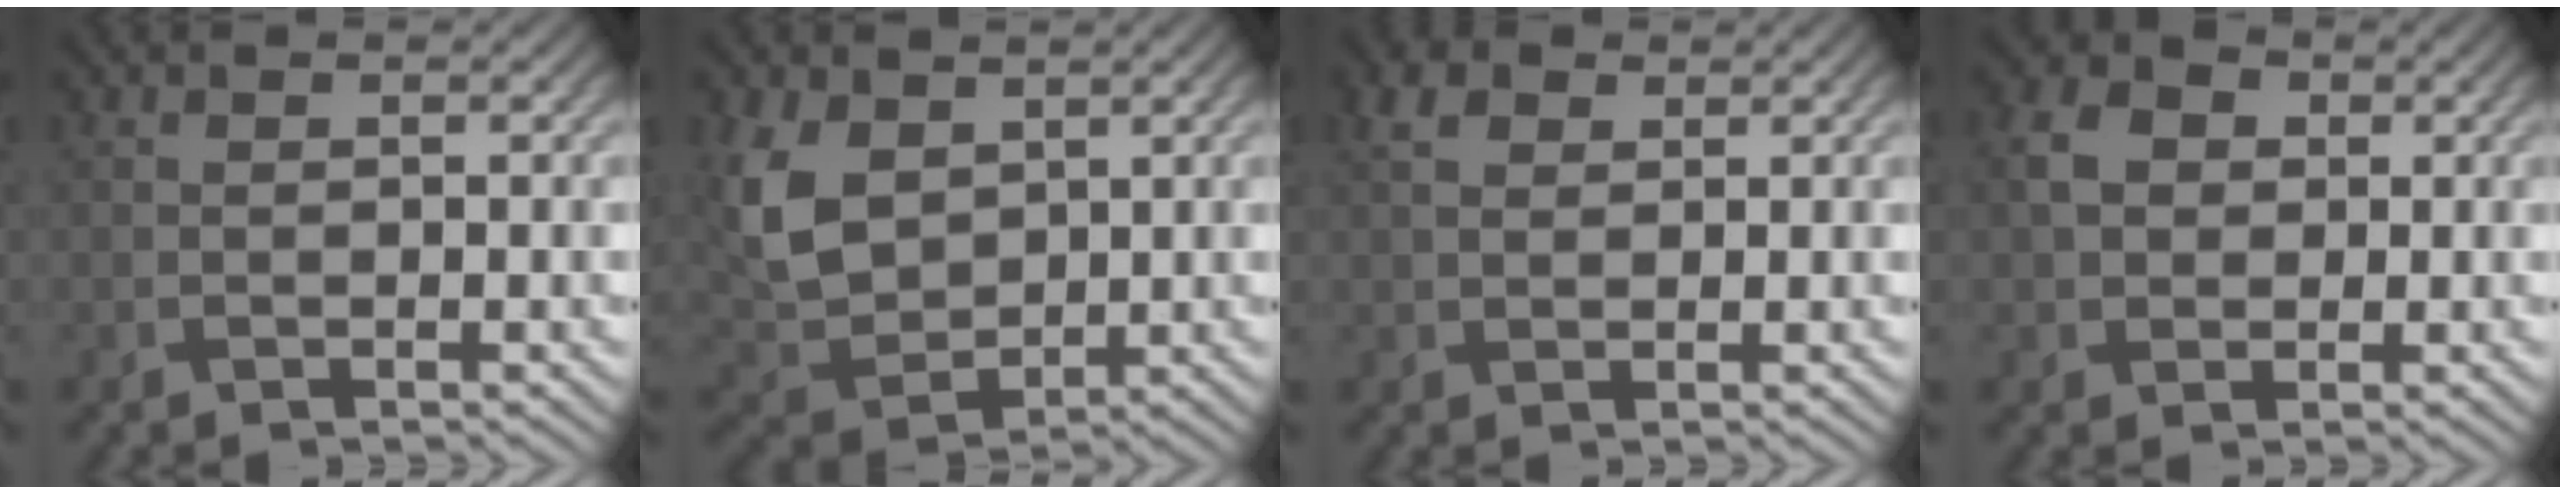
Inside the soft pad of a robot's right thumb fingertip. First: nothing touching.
{"total": 8.4, "force": [3.0, 5.8, 5.3], "torque": [-0.146, -0.005, 0.064]}
{"total": 2.5, "force": [1.3, 1.6, 1.4], "torque": [-0.033, 0.006, 0.023]}
{"total": 4.2, "force": [0.6, 3.6, 2.2], "torque": [-0.057, 0.008, 0.003]}